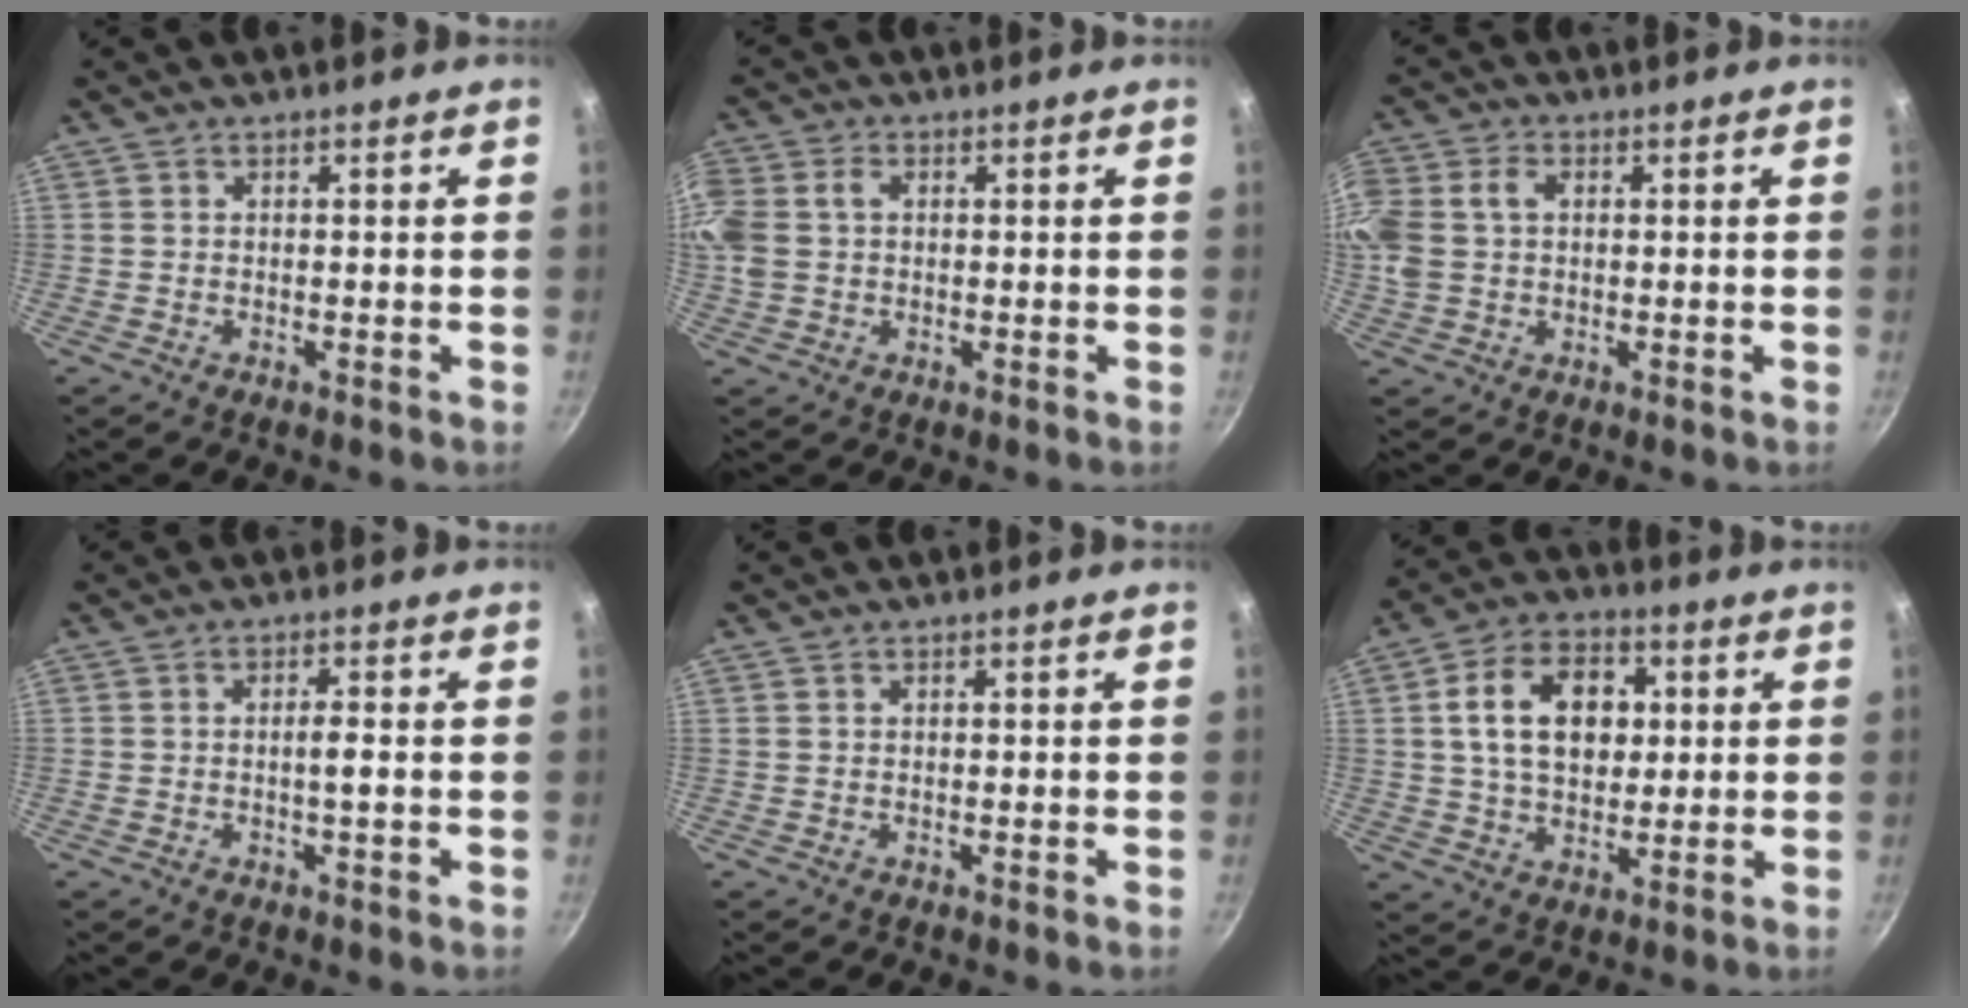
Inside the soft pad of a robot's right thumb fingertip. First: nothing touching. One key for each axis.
{"total": 9.6, "fx": 1.4, "fy": 7.4, "fz": 6.0, "tx": -0.142, "ty": 0.018, "tz": 0.023}
{"total": 12.5, "fx": 2.1, "fy": 9.7, "fz": 7.7, "tx": -0.188, "ty": 0.028, "tz": 0.036}
{"total": 2.3, "fx": -0.4, "fy": 0.3, "fz": 2.2, "tx": -0.046, "ty": 0.005, "tz": -0.009}
{"total": 0.0}
{"total": 14.4, "fx": 2.7, "fy": 10.1, "fz": 10.0, "tx": -0.138, "ty": 0.011, "tz": 0.038}